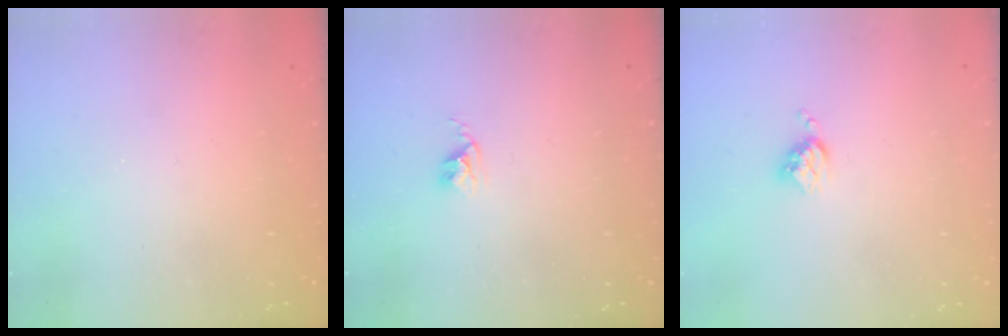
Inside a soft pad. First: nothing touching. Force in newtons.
{"total": 2.4, "press": 2.4, "slide": 0.3}
{"total": 3.6, "press": 3.6, "slide": 0.4}